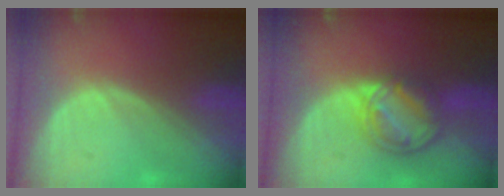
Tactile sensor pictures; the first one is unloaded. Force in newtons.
{"total": 8.2, "press": 6.9, "slide": 4.4}